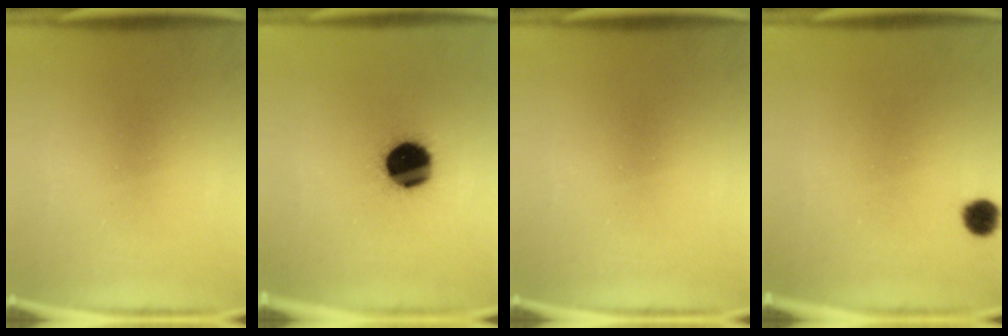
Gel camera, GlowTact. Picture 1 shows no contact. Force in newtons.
{"total": 16.2}
{"total": 0.0}
{"total": 3.0}